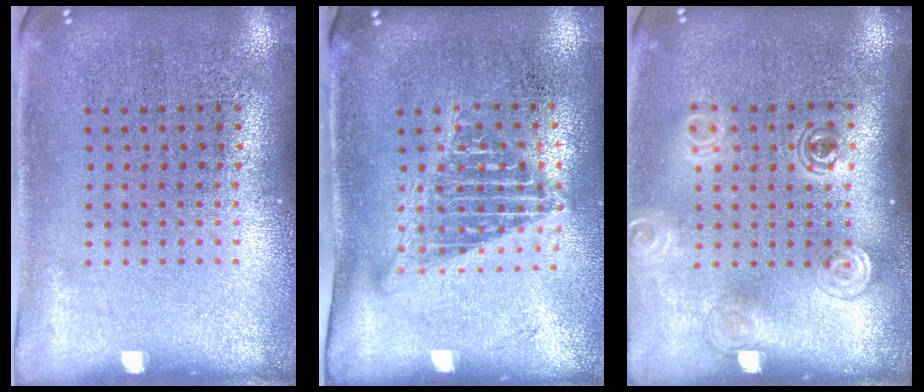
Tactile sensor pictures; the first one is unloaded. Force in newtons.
{"total": 1.4, "press": 1.2, "slide": 0.8}
{"total": 1.4, "press": 1.2, "slide": 0.8}